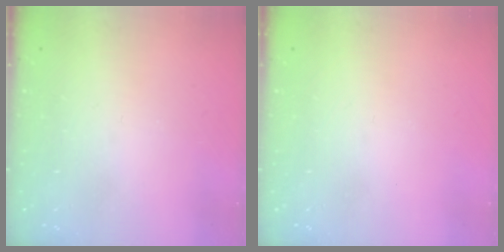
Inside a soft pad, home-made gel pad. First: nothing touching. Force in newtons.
{"total": 0.0}